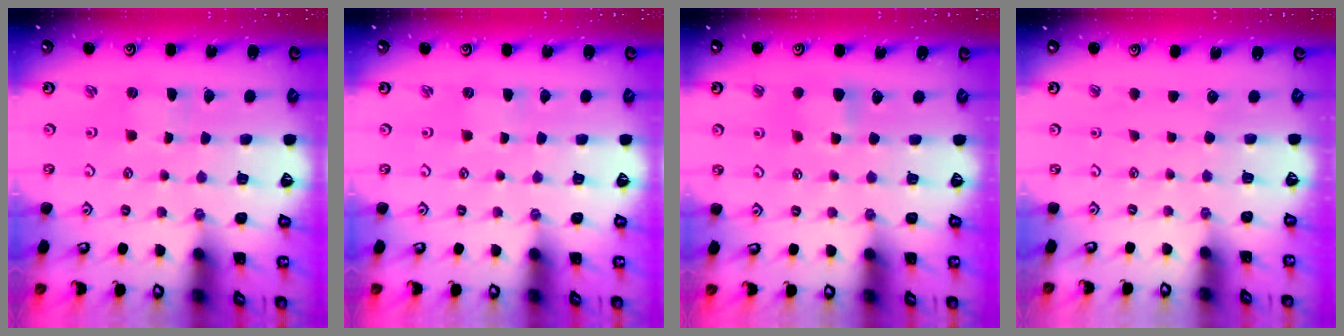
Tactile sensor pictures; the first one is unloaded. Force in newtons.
{"total": 0.9, "press": 0.9, "slide": 0.2}
{"total": 5.3, "press": 5.3, "slide": 0.9}
{"total": 0.0}